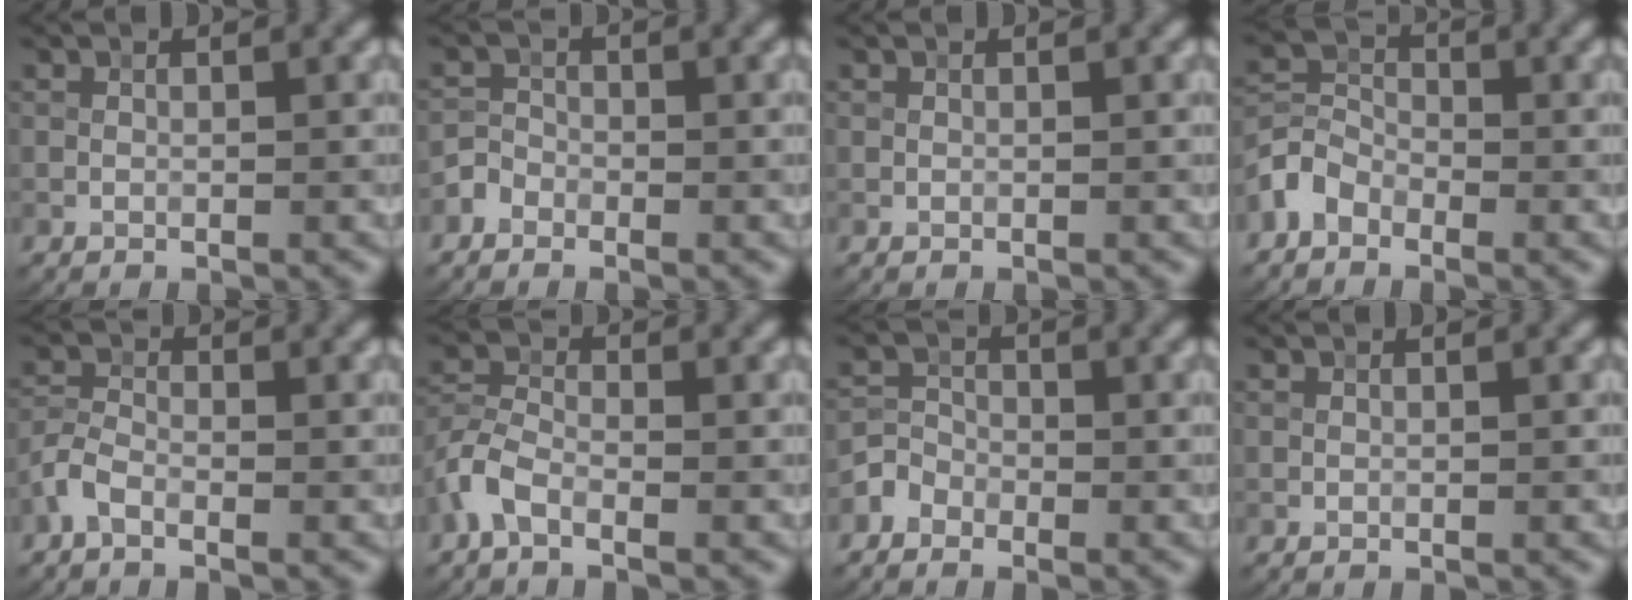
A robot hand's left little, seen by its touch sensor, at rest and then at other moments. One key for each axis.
{"total": 1.5, "fx": -1.0, "fy": 1.1, "fz": 0.3, "tx": 0.005, "ty": 0.005, "tz": -0.021}
{"total": 0.0}
{"total": 2.9, "fx": -2.0, "fy": 1.8, "fz": 1.0, "tx": -0.021, "ty": 0.009, "tz": -0.050}
{"total": 2.1, "fx": -1.4, "fy": 0.9, "fz": 1.2, "tx": -0.028, "ty": 0.007, "tz": -0.037}
{"total": 3.0, "fx": -1.9, "fy": 1.3, "fz": 1.9, "tx": -0.046, "ty": 0.010, "tz": -0.053}
{"total": 2.3, "fx": -1.6, "fy": 1.6, "fz": 0.3, "tx": 0.008, "ty": 0.007, "tz": -0.033}
{"total": 0.0}